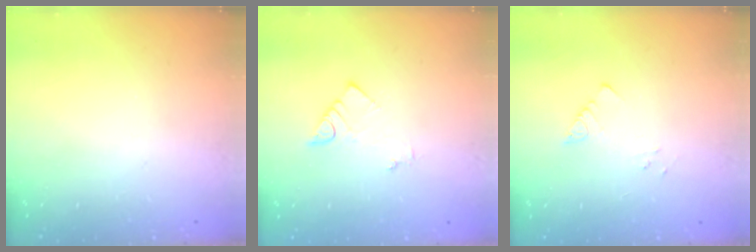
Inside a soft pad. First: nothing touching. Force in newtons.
{"total": 1.9, "press": 1.8, "slide": 0.4}
{"total": 3.0, "press": 3.0, "slide": 0.4}